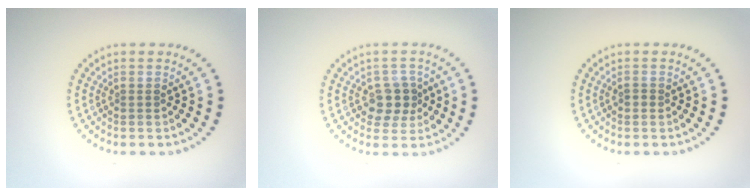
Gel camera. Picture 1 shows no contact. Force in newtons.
{"total": 3.0, "press": 2.8, "slide": 1.1}
{"total": 0.8, "press": 0.7, "slide": 0.2}